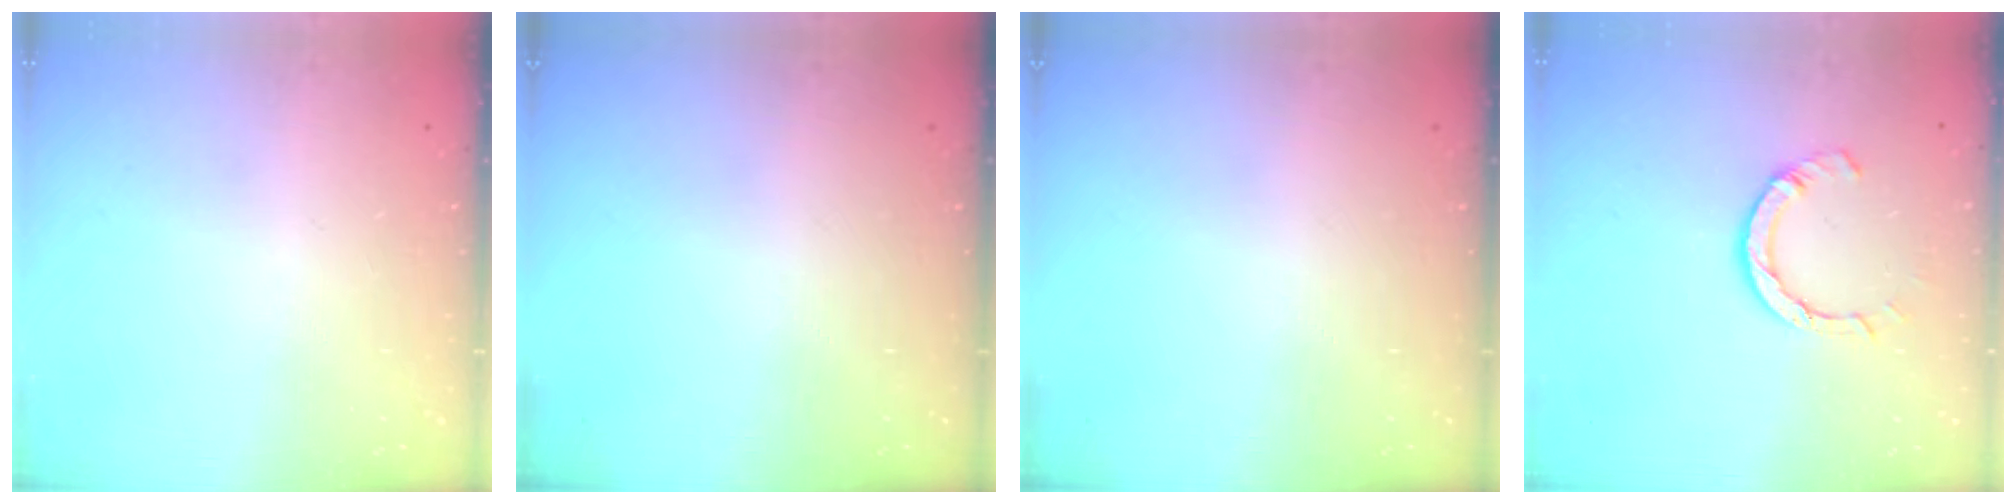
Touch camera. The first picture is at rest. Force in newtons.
{"total": 0.0}
{"total": 0.0}
{"total": 5.5, "press": 5.5, "slide": 0.6}